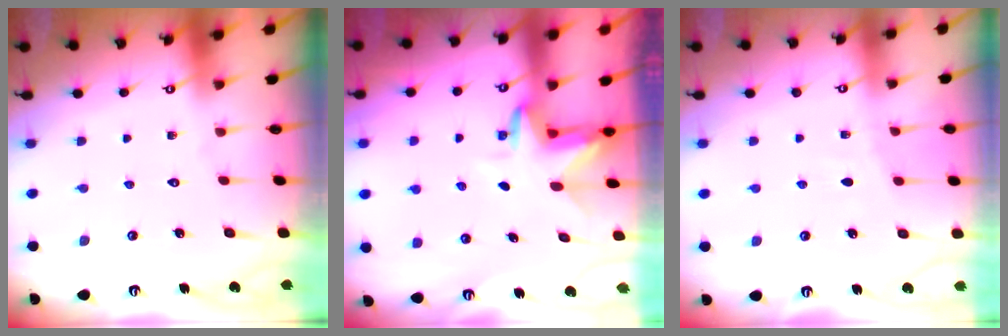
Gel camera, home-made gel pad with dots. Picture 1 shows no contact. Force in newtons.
{"total": 3.2, "press": 3.2, "slide": 0.2}
{"total": 2.7, "press": 2.6, "slide": 0.4}